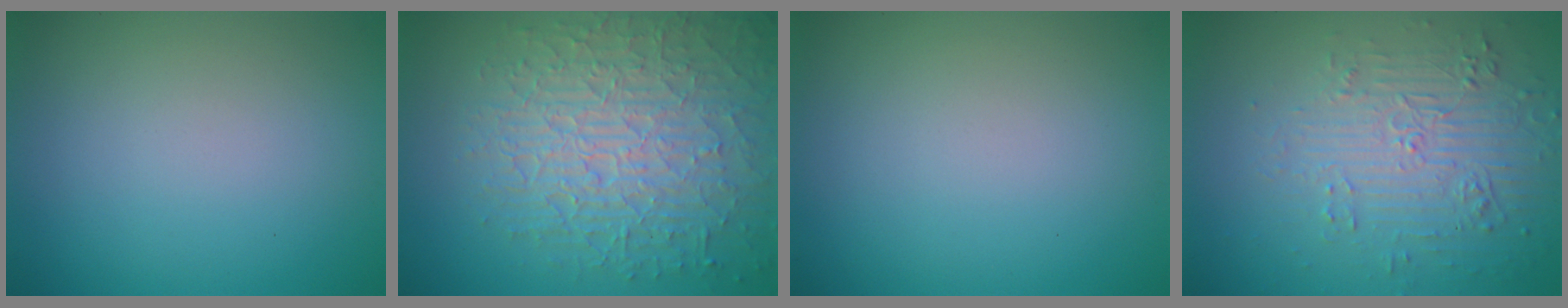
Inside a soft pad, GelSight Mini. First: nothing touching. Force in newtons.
{"total": 8.9, "press": 6.2, "slide": 6.3}
{"total": 0.0}
{"total": 4.4, "press": 3.7, "slide": 2.4}